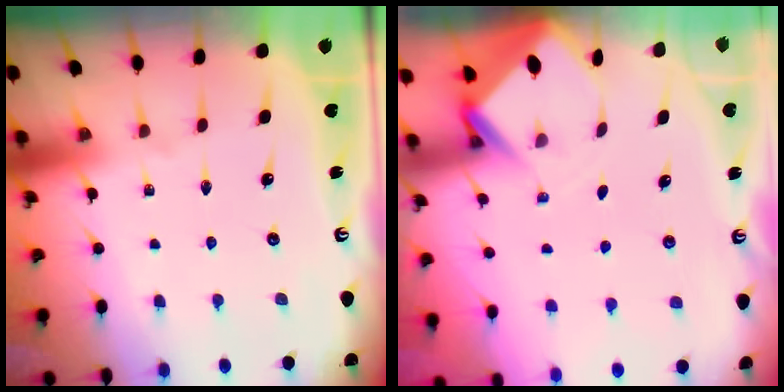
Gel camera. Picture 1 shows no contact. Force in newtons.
{"total": 3.1, "press": 3.1, "slide": 0.2}